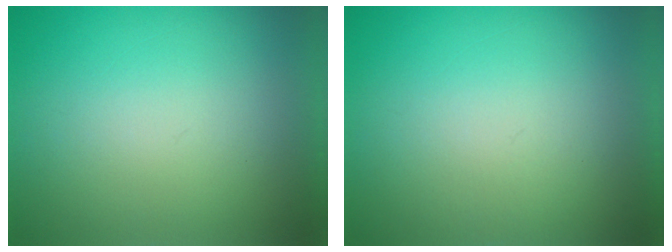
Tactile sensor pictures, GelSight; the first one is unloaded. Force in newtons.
{"total": 1.0}